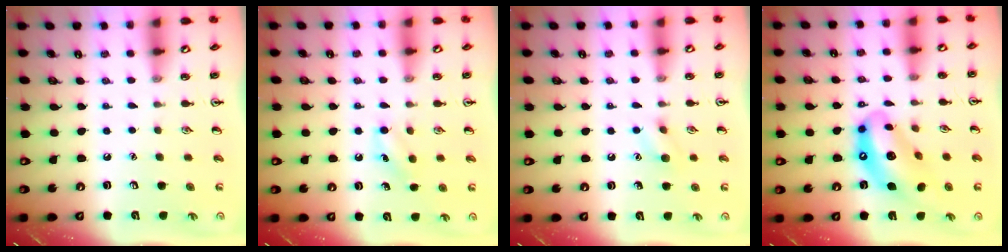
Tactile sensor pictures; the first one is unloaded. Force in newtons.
{"total": 5.7, "press": 5.4, "slide": 1.8}
{"total": 6.7, "press": 6.6, "slide": 1.3}
{"total": 13.9, "press": 13.0, "slide": 4.8}